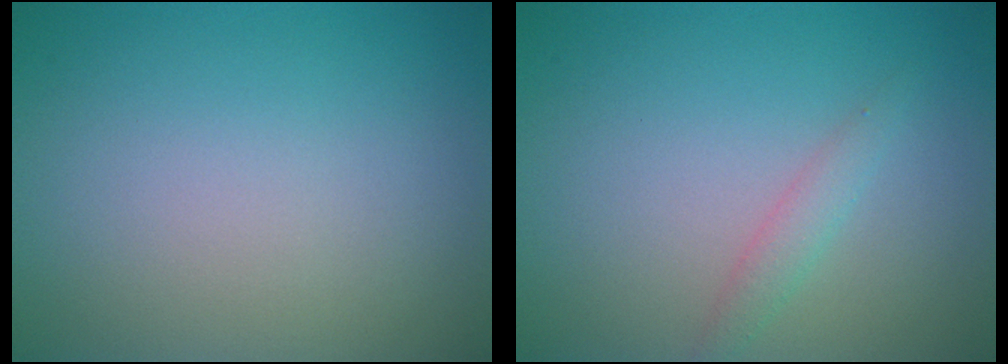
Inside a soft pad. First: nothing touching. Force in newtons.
{"total": 1.3, "press": 1.3, "slide": 0.0}